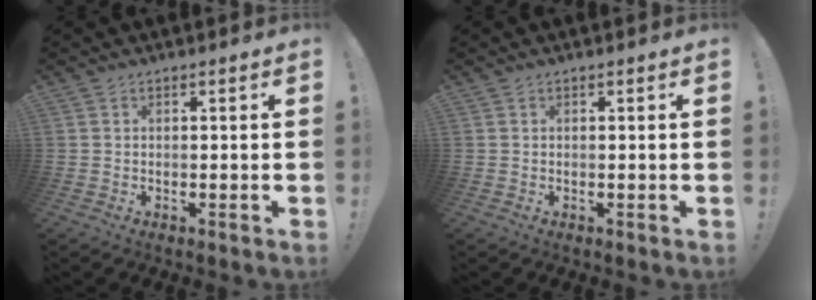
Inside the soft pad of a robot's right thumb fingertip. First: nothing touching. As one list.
[{"total": 0.0}]